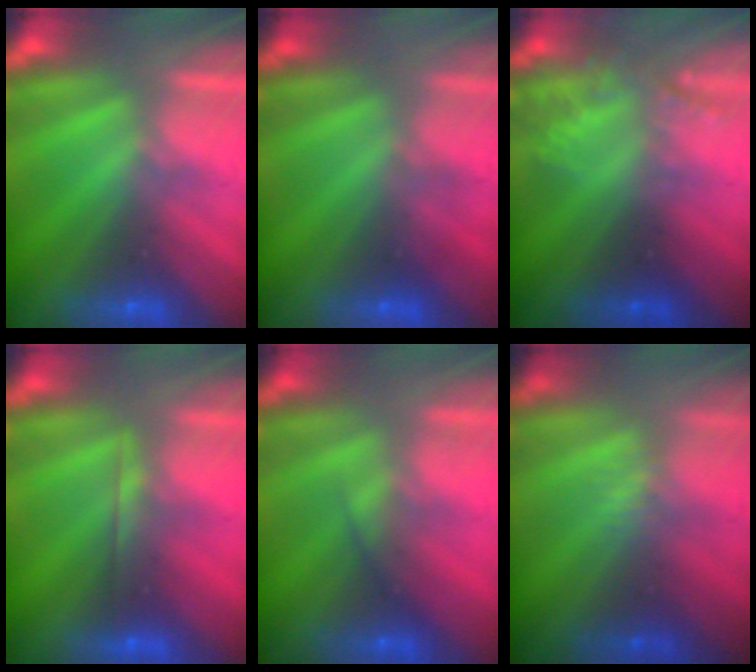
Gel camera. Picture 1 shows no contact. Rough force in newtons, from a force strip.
{"total": 1.7}
{"total": 1.9}
{"total": 1.8}
{"total": 2.3}
{"total": 2.3}